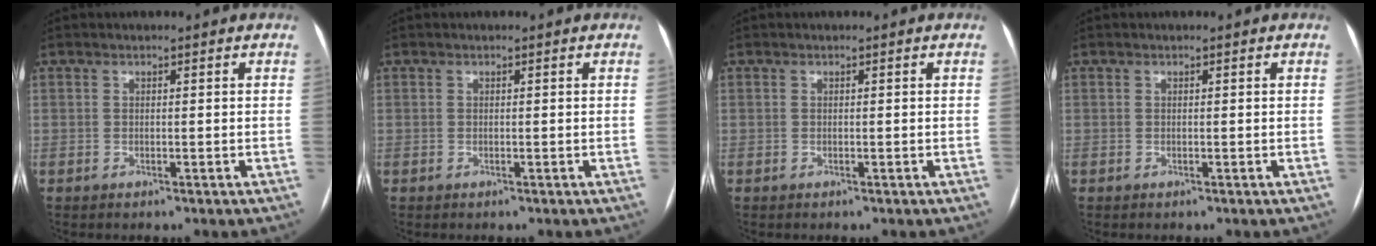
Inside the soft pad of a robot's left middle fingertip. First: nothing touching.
{"total": 0.0}
{"total": 0.0}
{"total": 0.0}